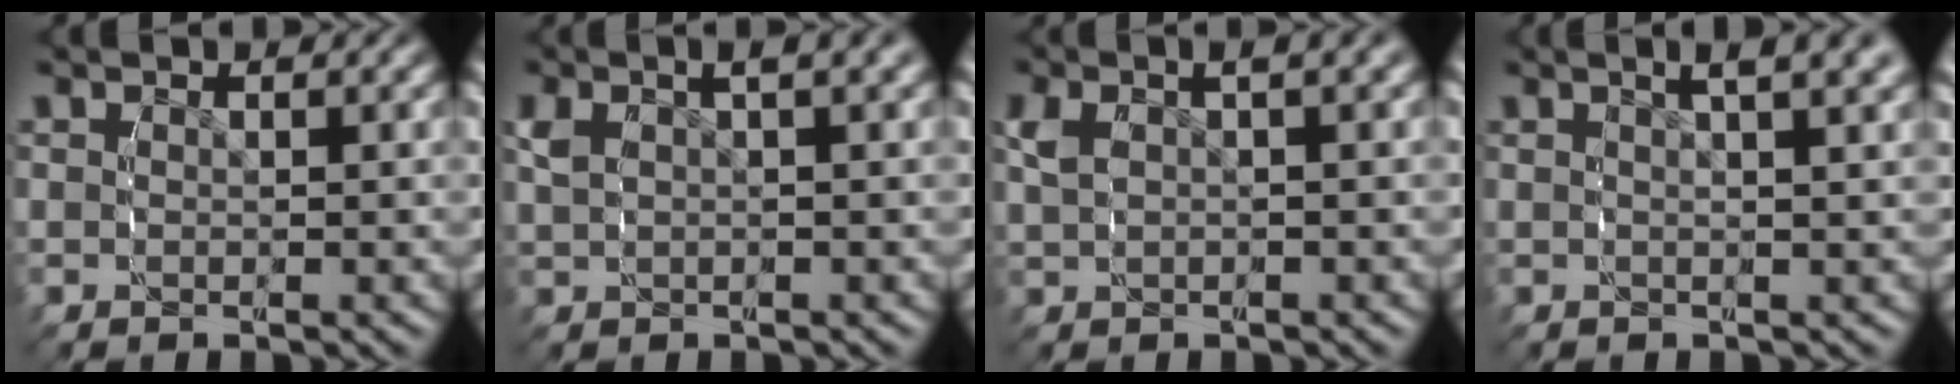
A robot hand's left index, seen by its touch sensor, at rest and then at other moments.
{"total": 3.0, "force": [0.6, 1.4, 2.5], "torque": [-0.055, 0.010, 0.012]}
{"total": 2.8, "force": [0.3, 1.4, 2.4], "torque": [-0.055, 0.009, 0.008]}
{"total": 4.2, "force": [2.4, 1.1, 3.2], "torque": [-0.045, 0.016, 0.032]}